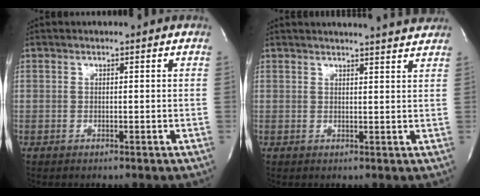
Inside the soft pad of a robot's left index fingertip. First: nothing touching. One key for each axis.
{"total": 10.4, "fx": 9.9, "fy": 0.0, "fz": 3.2, "tx": -0.047, "ty": 0.001, "tz": 0.108}